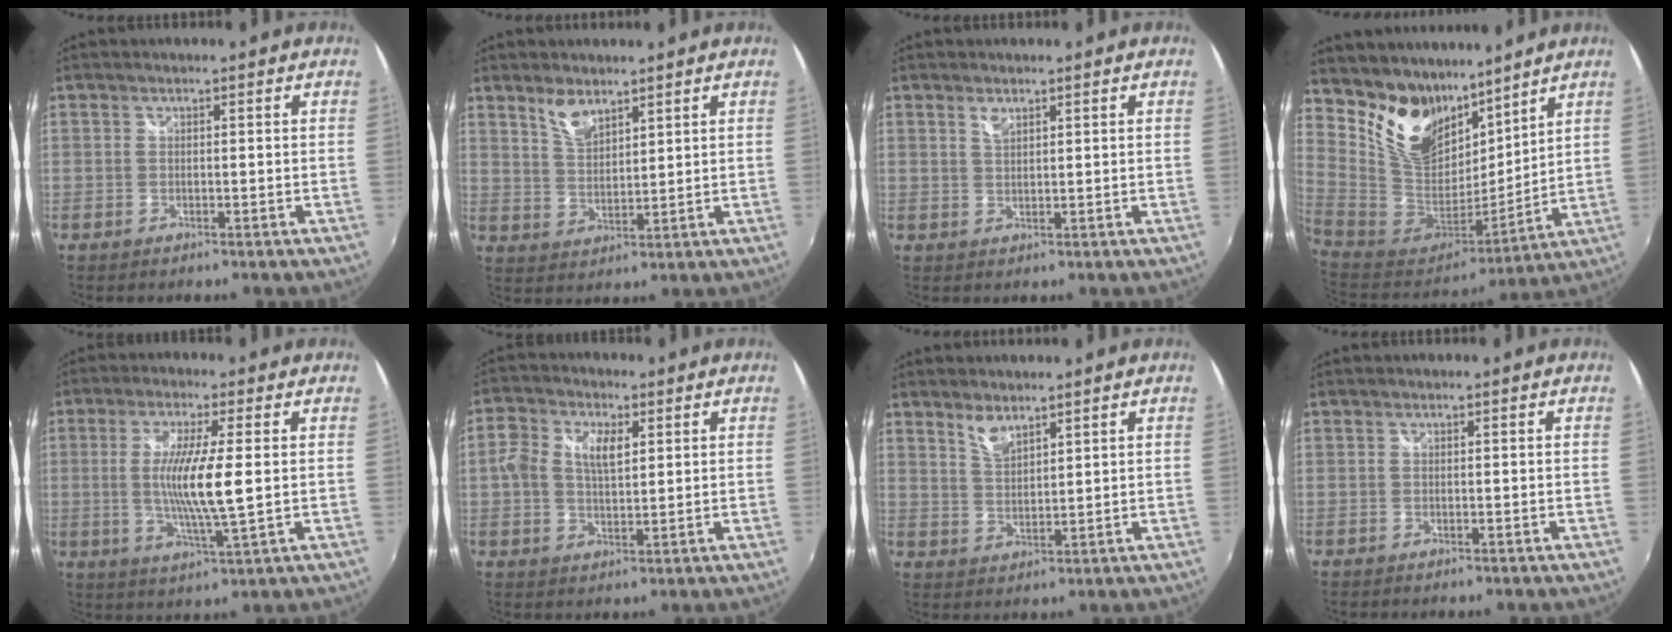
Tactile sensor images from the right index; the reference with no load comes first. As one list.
[{"total": 5.1, "force": [3.8, 2.0, 2.7], "torque": [-0.048, 0.000, 0.074]}, {"total": 1.9, "force": [1.3, 0.8, 1.1], "torque": [-0.020, 0.002, 0.022]}, {"total": 19.7, "force": [14.4, 11.2, 7.5], "torque": [-0.191, -0.003, 0.279]}, {"total": 9.8, "force": [0.2, 0.4, 9.8], "torque": [-0.183, -0.014, 0.006]}, {"total": 6.7, "force": [1.5, 3.9, 5.3], "torque": [-0.100, 0.017, 0.026]}, {"total": 3.9, "force": [3.2, 1.2, 2.0], "torque": [-0.035, -0.001, 0.059]}, {"total": 0.0}]